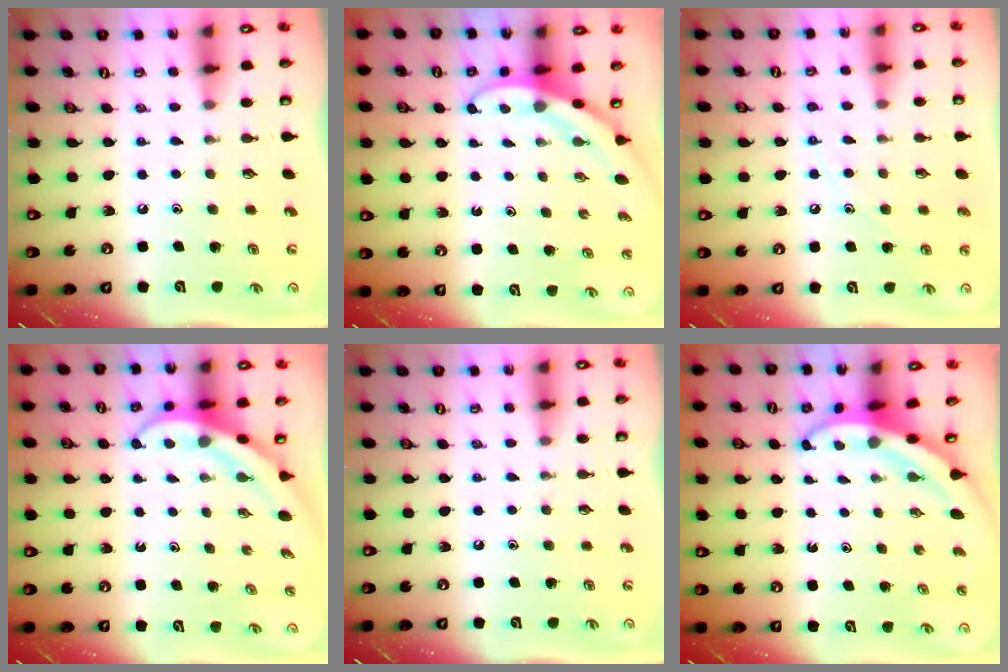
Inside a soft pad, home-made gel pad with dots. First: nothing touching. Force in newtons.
{"total": 3.1, "press": 3.1, "slide": 0.0}
{"total": 7.0, "press": 7.0, "slide": 0.6}
{"total": 4.0, "press": 4.0, "slide": 0.4}
{"total": 0.0}
{"total": 4.0, "press": 3.9, "slide": 0.5}